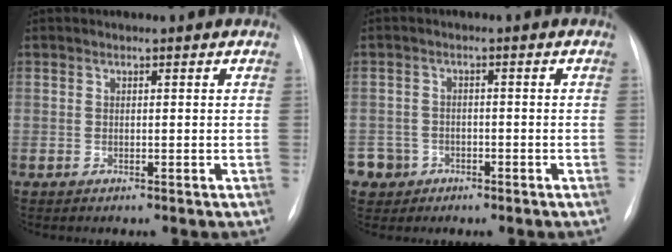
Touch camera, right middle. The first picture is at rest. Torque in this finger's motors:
{"motor_torque": [0.80, -0.77, 0.16, 0.05]}